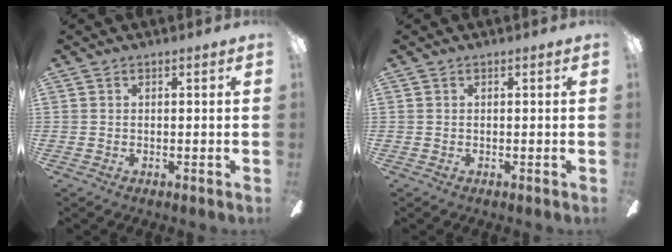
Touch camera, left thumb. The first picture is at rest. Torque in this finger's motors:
{"motor_torque": [0.00, 0.00, 0.02, -0.02, 0.00]}